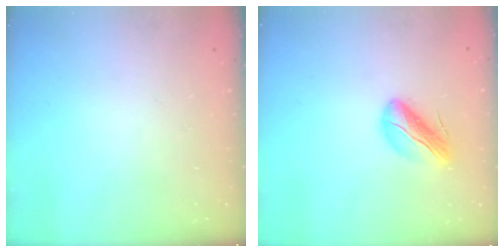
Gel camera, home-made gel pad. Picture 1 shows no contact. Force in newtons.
{"total": 9.7, "press": 9.4, "slide": 2.4}